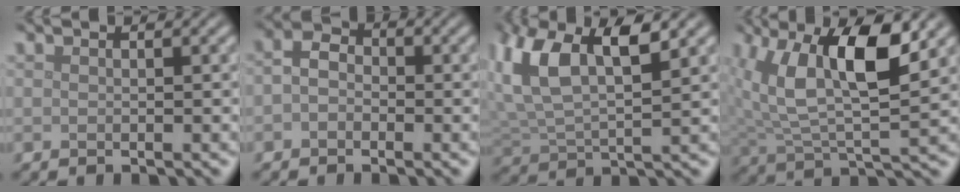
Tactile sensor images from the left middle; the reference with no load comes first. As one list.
[{"total": 2.1, "force": [-0.6, 1.7, 1.1], "torque": [-0.024, 0.003, -0.021]}, {"total": 8.4, "force": [3.9, 3.7, 6.5], "torque": [-0.141, 0.010, 0.067]}, {"total": 9.5, "force": [3.7, 4.1, 7.8], "torque": [-0.158, 0.002, 0.061]}]